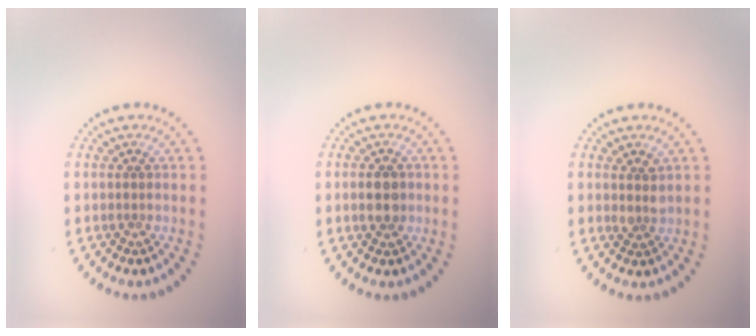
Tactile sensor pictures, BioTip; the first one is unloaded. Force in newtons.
{"total": 2.6, "press": 2.6, "slide": 0.2}
{"total": 1.4, "press": 1.2, "slide": 0.8}